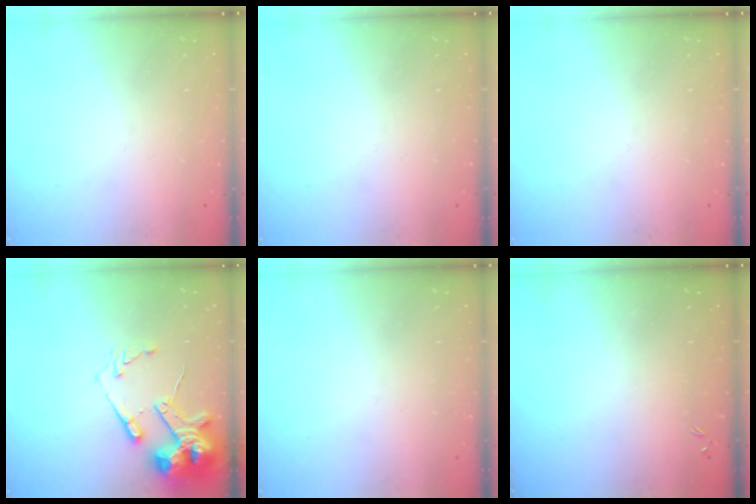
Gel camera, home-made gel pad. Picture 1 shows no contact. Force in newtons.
{"total": 0.0}
{"total": 0.0}
{"total": 14.8, "press": 14.7, "slide": 2.2}
{"total": 0.0}
{"total": 0.0}